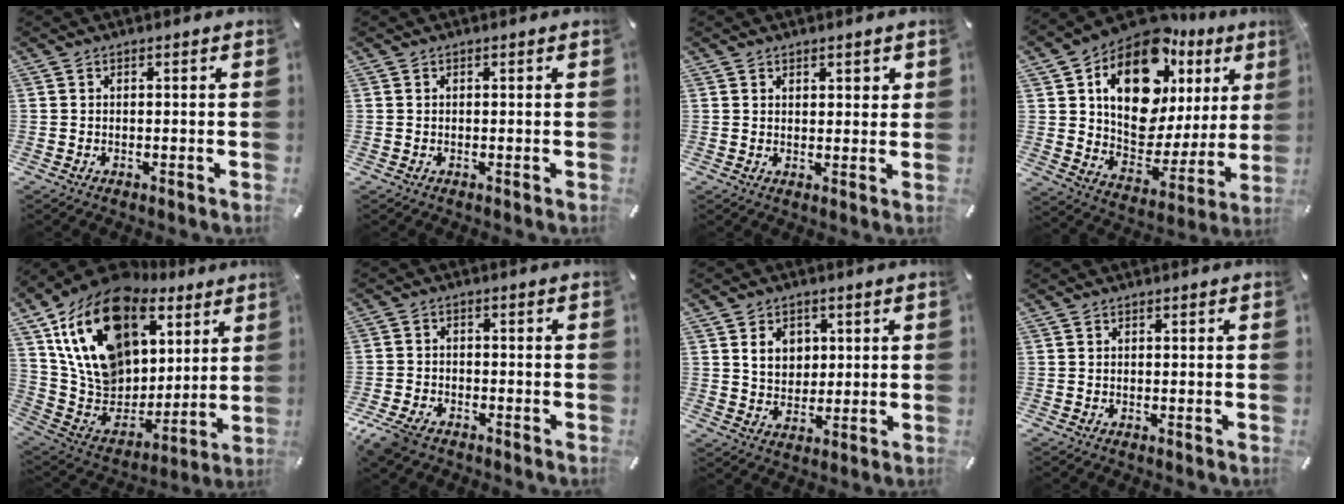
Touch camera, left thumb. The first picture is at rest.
{"total": 0.0}
{"total": 1.9, "force": [1.4, 1.3, 0.3], "torque": [0.010, -0.004, 0.022]}
{"total": 17.7, "force": [9.2, 11.1, 10.4], "torque": [-0.171, -0.060, 0.162]}
{"total": 21.7, "force": [11.0, 15.2, 10.9], "torque": [-0.214, -0.071, 0.198]}
{"total": 5.6, "force": [-4.1, 3.2, 2.2], "torque": [-0.064, 0.010, -0.082]}
{"total": 6.4, "force": [1.9, 5.6, 2.5], "torque": [-0.035, 0.000, 0.028]}
{"total": 0.0}